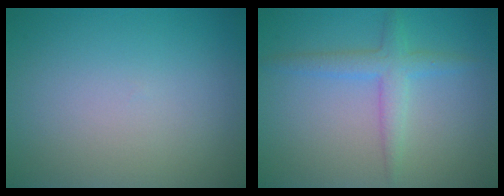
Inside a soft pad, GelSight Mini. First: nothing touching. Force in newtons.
{"total": 2.7, "press": 2.7, "slide": 0.1}